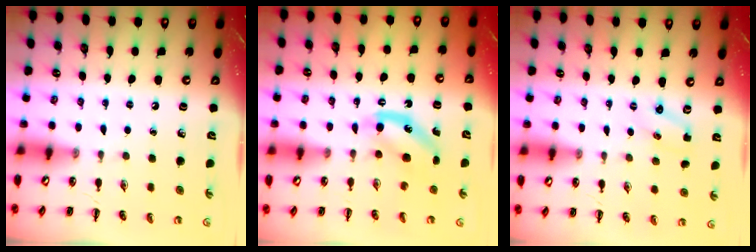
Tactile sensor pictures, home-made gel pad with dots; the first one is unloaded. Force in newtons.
{"total": 5.4, "press": 5.3, "slide": 0.8}
{"total": 2.3, "press": 2.2, "slide": 0.7}